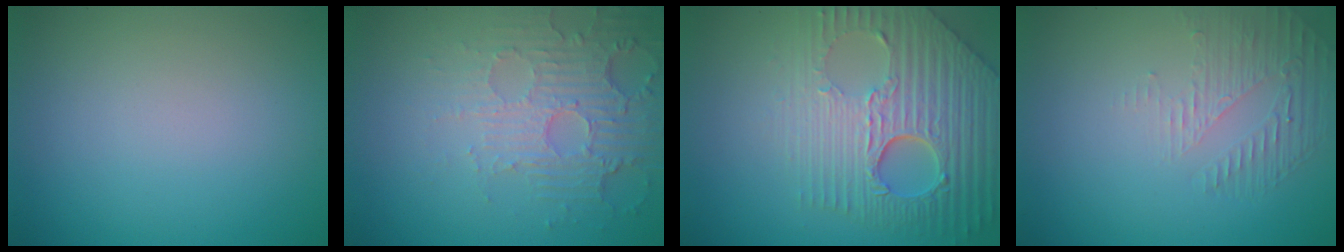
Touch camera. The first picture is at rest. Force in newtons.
{"total": 5.6, "press": 3.6, "slide": 4.4}
{"total": 9.0, "press": 6.1, "slide": 6.6}
{"total": 1.7, "press": 0.8, "slide": 1.5}